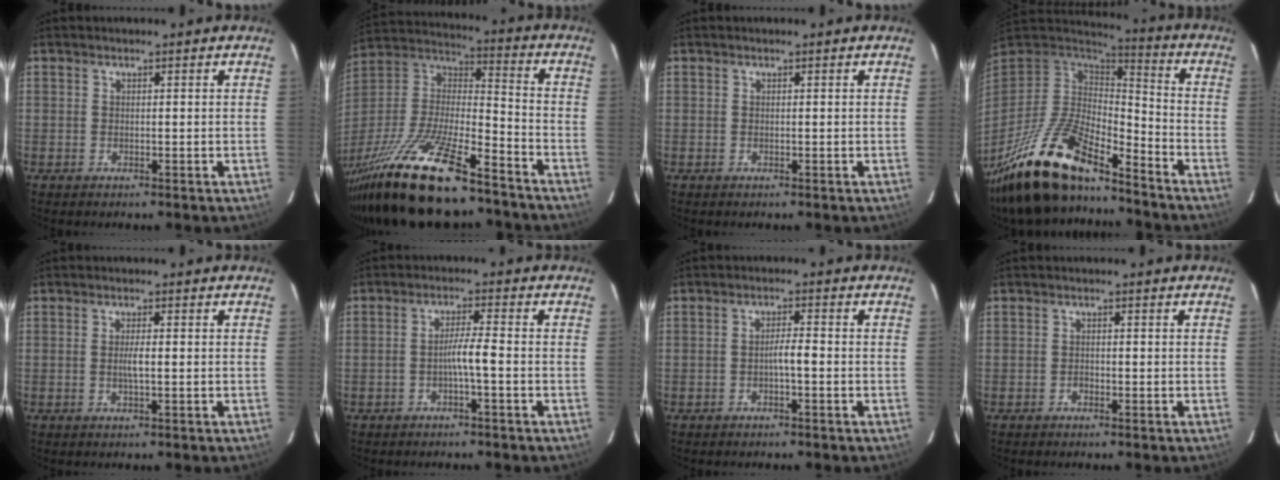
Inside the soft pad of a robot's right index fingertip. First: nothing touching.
{"total": 26.7, "force": [-20.0, 4.9, 17.0], "torque": [-0.359, -0.043, -0.357]}
{"total": 0.0}
{"total": 21.6, "force": [-16.3, 6.2, 12.7], "torque": [-0.264, -0.017, -0.303]}
{"total": 2.2, "force": [-0.2, 0.2, 2.2], "torque": [-0.044, 0.000, -0.005]}
{"total": 3.6, "force": [-1.2, -0.2, 3.3], "torque": [-0.058, 0.007, -0.022]}
{"total": 2.5, "force": [-0.8, 0.3, 2.3], "torque": [-0.036, 0.004, -0.016]}
{"total": 0.8, "force": [-0.5, 0.4, 0.5], "torque": [-0.011, 0.002, -0.009]}